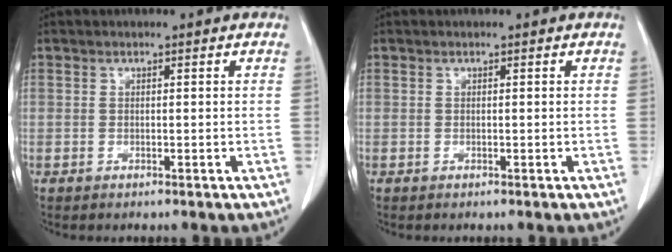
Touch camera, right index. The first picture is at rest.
{"total": 0.0}